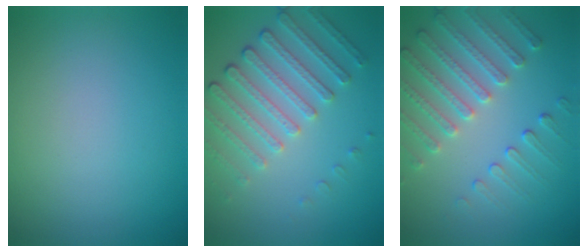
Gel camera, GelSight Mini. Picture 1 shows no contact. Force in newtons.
{"total": 4.6, "press": 3.6, "slide": 2.8}
{"total": 3.8, "press": 3.6, "slide": 1.2}